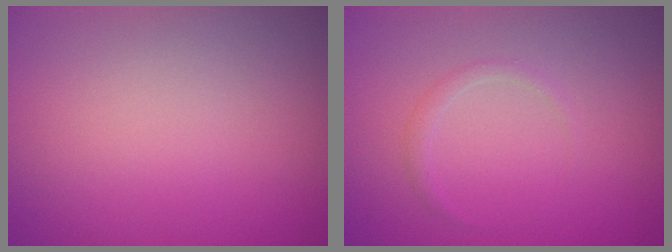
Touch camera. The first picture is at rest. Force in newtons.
{"total": 0.8, "press": 0.8, "slide": 0.2}